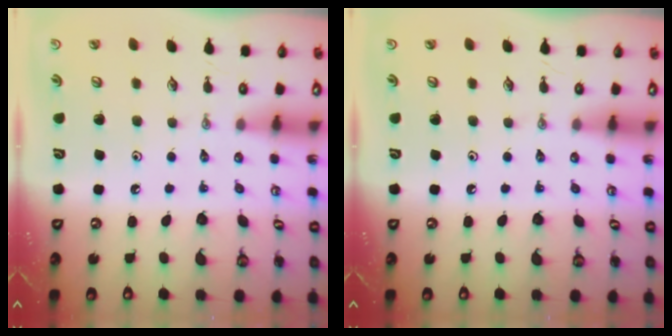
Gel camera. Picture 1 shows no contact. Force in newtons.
{"total": 0.0}